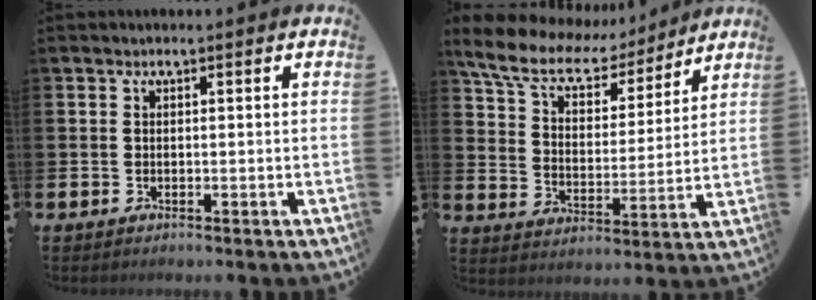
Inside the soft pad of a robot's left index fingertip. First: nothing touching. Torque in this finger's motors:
{"motor_torque": [1.10, -1.04, 0.41, 0.21]}